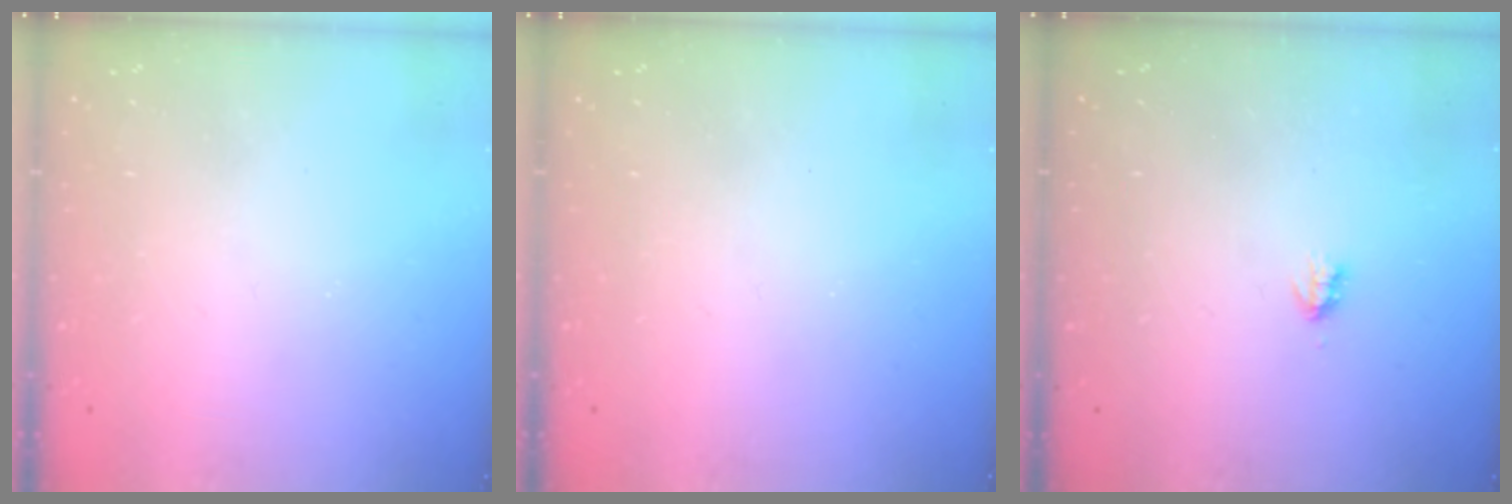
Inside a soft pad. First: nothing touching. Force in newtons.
{"total": 0.0}
{"total": 1.9, "press": 1.8, "slide": 0.4}